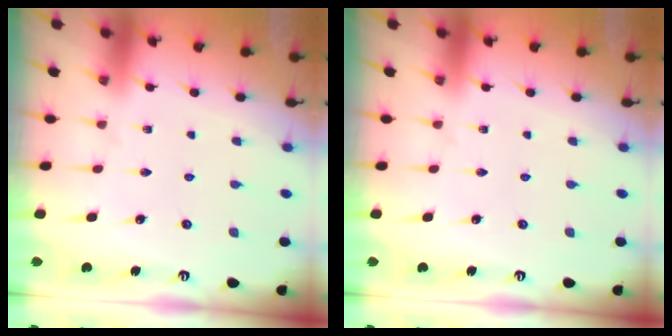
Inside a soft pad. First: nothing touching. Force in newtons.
{"total": 0.0}